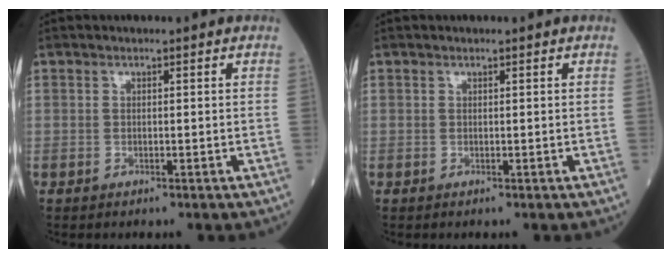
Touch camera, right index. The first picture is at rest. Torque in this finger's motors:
{"motor_torque": [-0.10, -0.01, -0.03, -0.01]}